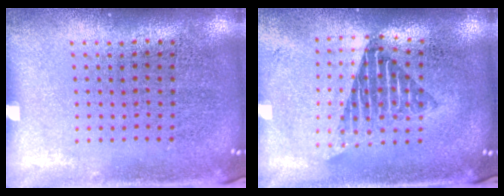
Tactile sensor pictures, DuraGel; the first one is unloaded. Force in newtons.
{"total": 1.7, "press": 1.4, "slide": 1.0}